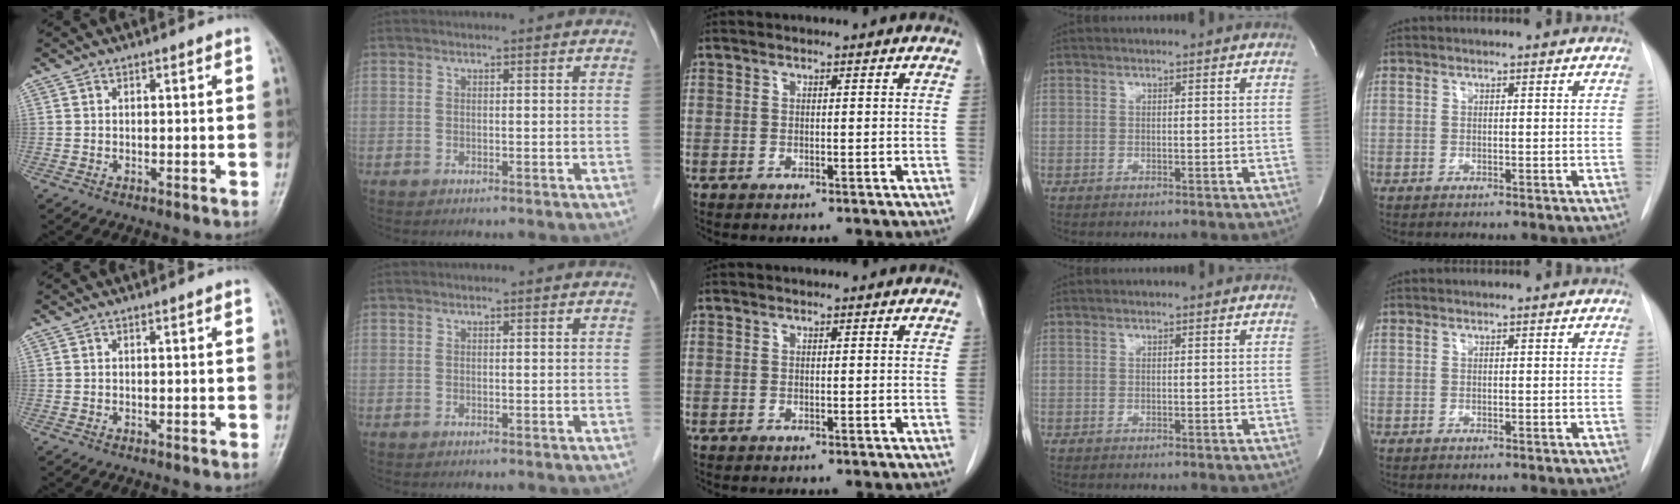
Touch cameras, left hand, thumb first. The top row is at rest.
{}